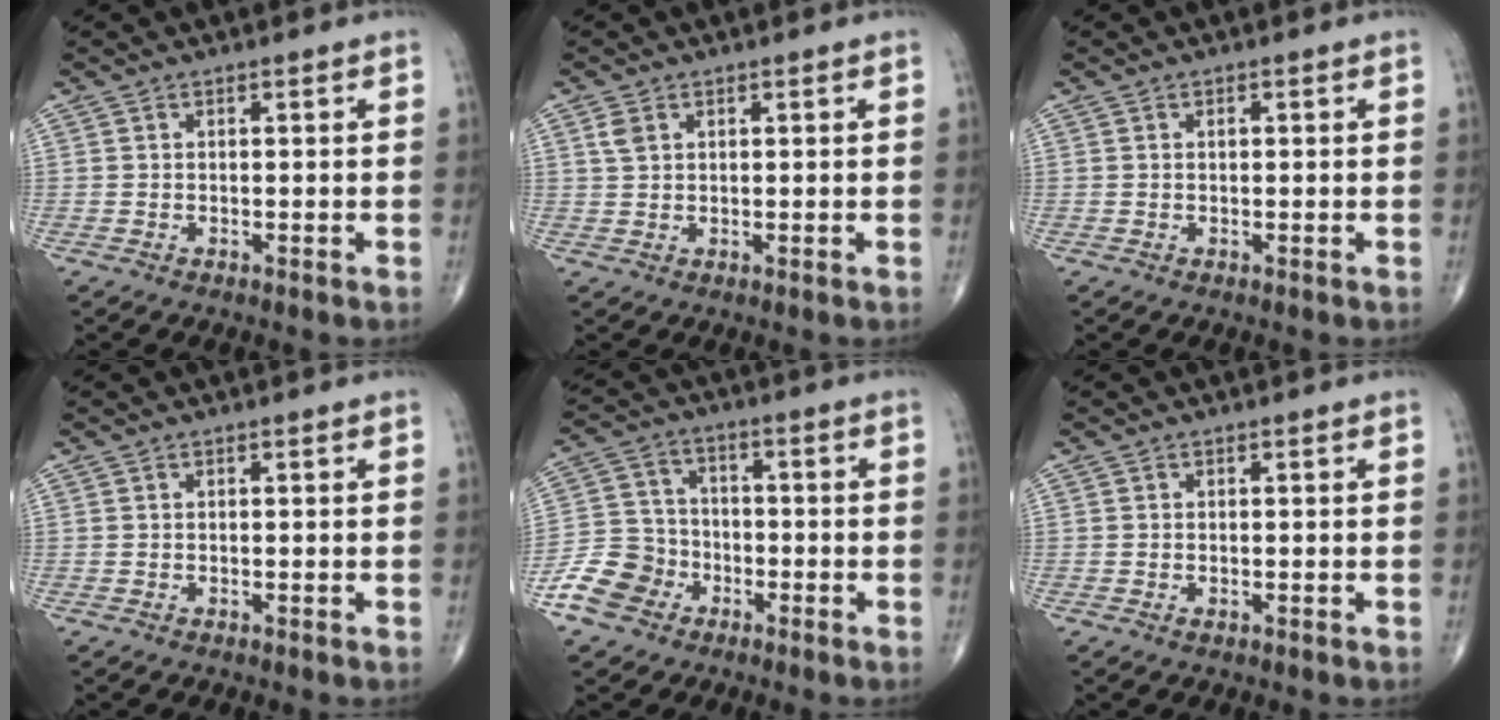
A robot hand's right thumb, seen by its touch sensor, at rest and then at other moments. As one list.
[{"total": 2.2, "force": [1.0, 1.4, 1.3], "torque": [-0.026, 0.003, 0.024]}, {"total": 0.6, "force": [0.1, 0.4, 0.5], "torque": [-0.009, 0.000, 0.003]}, {"total": 0.0}, {"total": 8.8, "force": [-4.8, 6.9, 2.6], "torque": [-0.030, 0.036, -0.101]}, {"total": 0.5, "force": [-0.2, 0.2, 0.4], "torque": [-0.007, 0.000, -0.003]}]